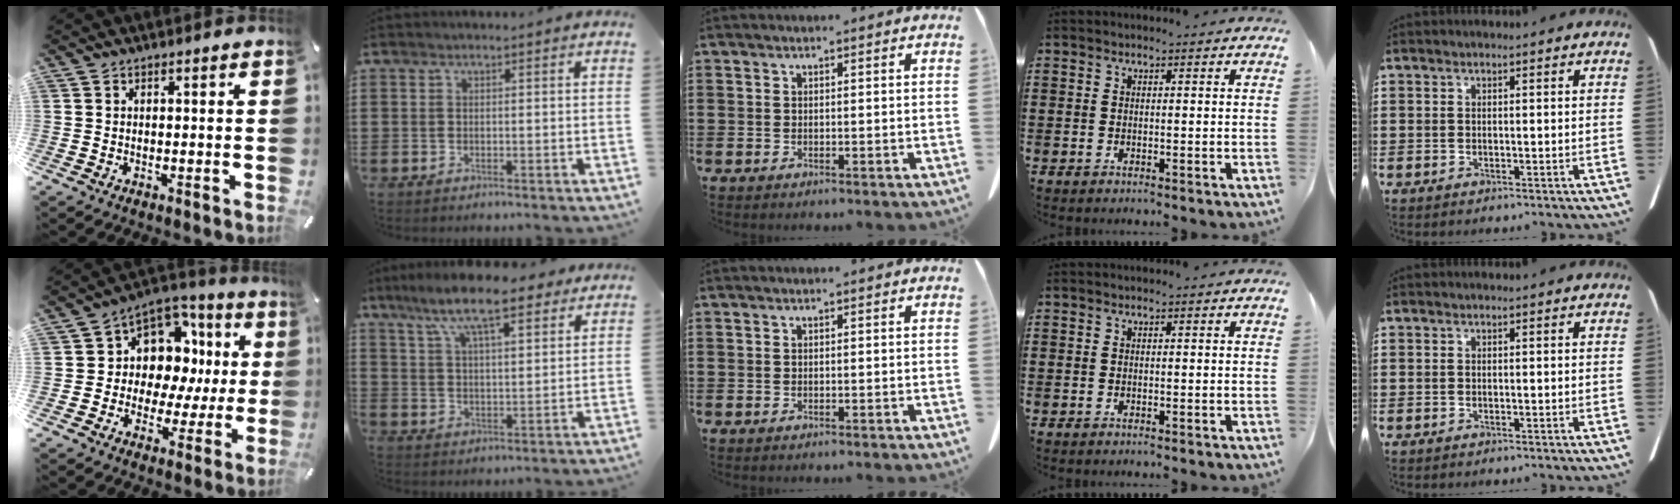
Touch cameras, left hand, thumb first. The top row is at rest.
{"thumb": {"total": 10.6, "force": [3.1, 9.4, 3.8], "torque": [-0.058, -0.041, 0.064]}, "index": {"total": 11.0, "force": [8.3, 2.6, 6.8], "torque": [-0.146, -0.016, 0.145]}}